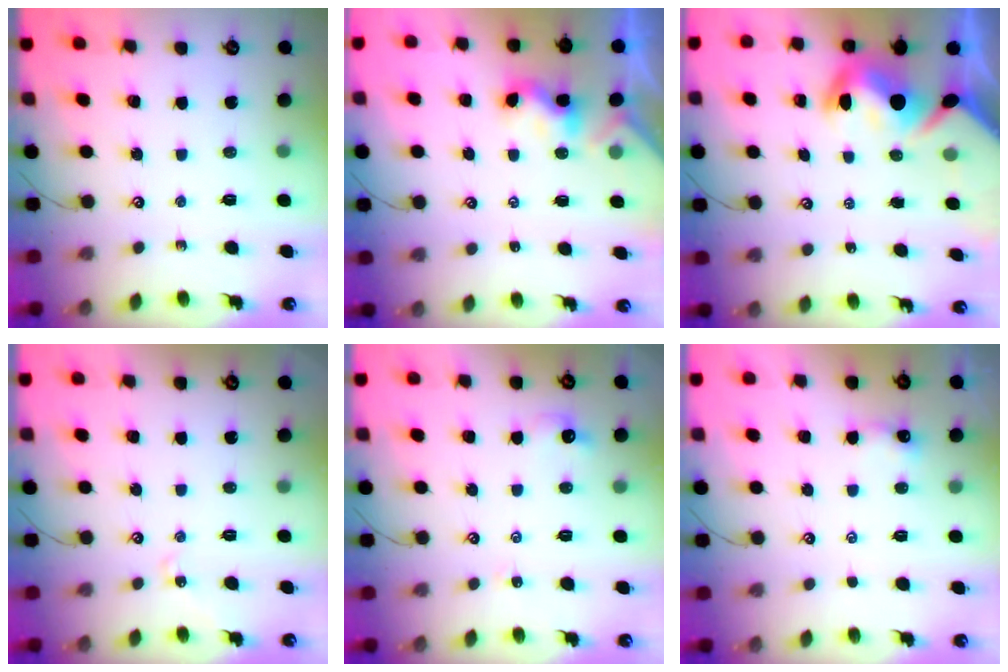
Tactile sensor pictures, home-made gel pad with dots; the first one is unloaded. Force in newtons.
{"total": 2.3, "press": 2.3, "slide": 0.2}
{"total": 9.8, "press": 9.8, "slide": 0.9}
{"total": 2.2, "press": 2.1, "slide": 0.5}
{"total": 1.9, "press": 1.8, "slide": 0.6}
{"total": 0.0}